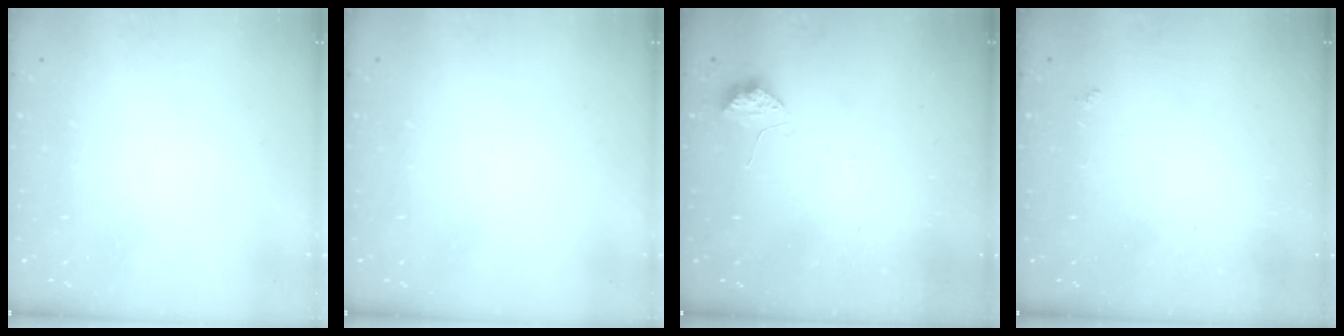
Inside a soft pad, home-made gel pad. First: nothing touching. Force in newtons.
{"total": 0.0}
{"total": 9.6, "press": 9.6, "slide": 0.6}
{"total": 2.0, "press": 1.9, "slide": 0.5}